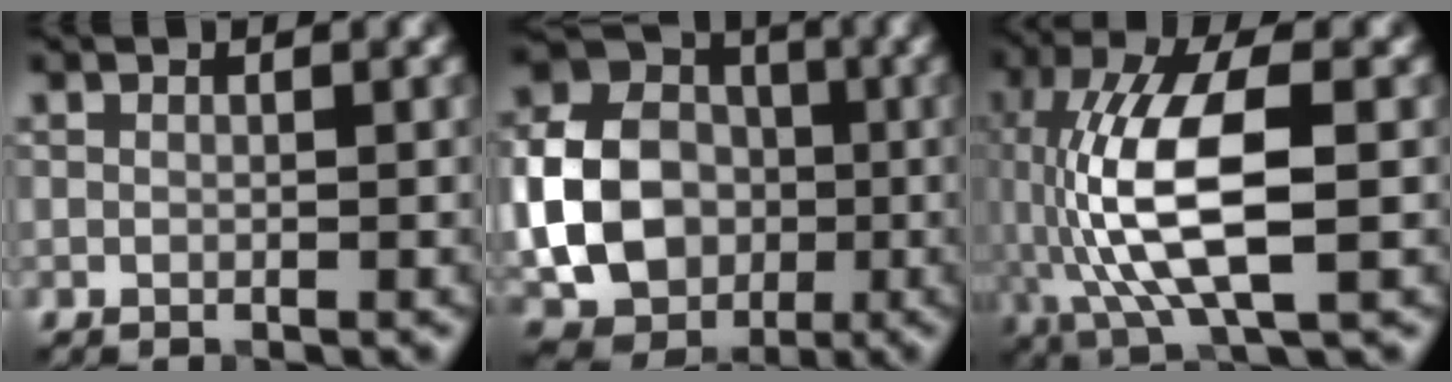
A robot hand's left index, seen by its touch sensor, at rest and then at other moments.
{"total": 10.6, "force": [-1.4, 8.5, 6.2], "torque": [-0.123, -0.012, -0.032]}
{"total": 10.7, "force": [-1.2, 3.5, 10.1], "torque": [-0.206, 0.015, -0.023]}